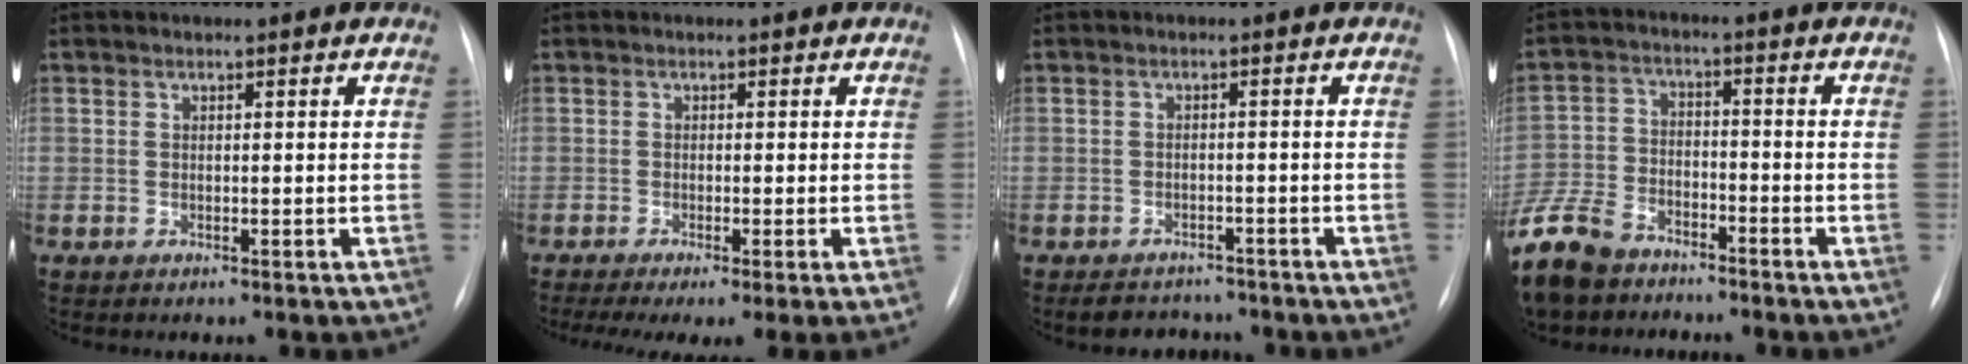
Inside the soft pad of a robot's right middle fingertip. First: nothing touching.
{"total": 8.5, "force": [-6.1, 0.4, 5.9], "torque": [-0.085, -0.021, -0.098]}
{"total": 5.3, "force": [-4.6, 2.4, 0.8], "torque": [-0.009, 0.005, -0.061]}
{"total": 15.2, "force": [-11.4, 7.8, 6.4], "torque": [-0.181, -0.014, -0.210]}